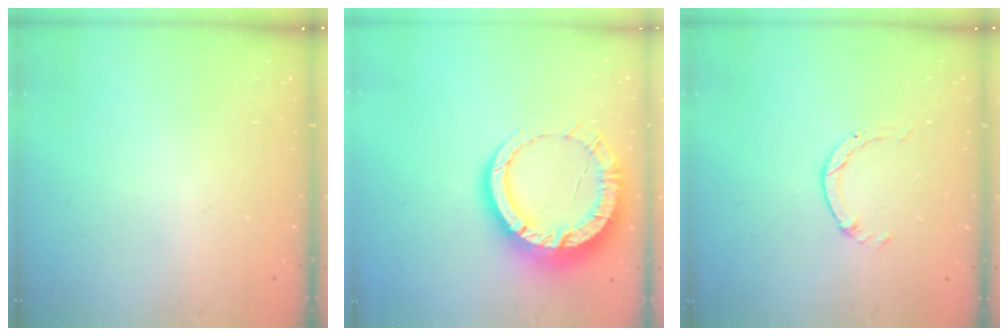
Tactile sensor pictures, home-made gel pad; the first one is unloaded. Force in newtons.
{"total": 14.3, "press": 14.3, "slide": 1.4}
{"total": 0.0}